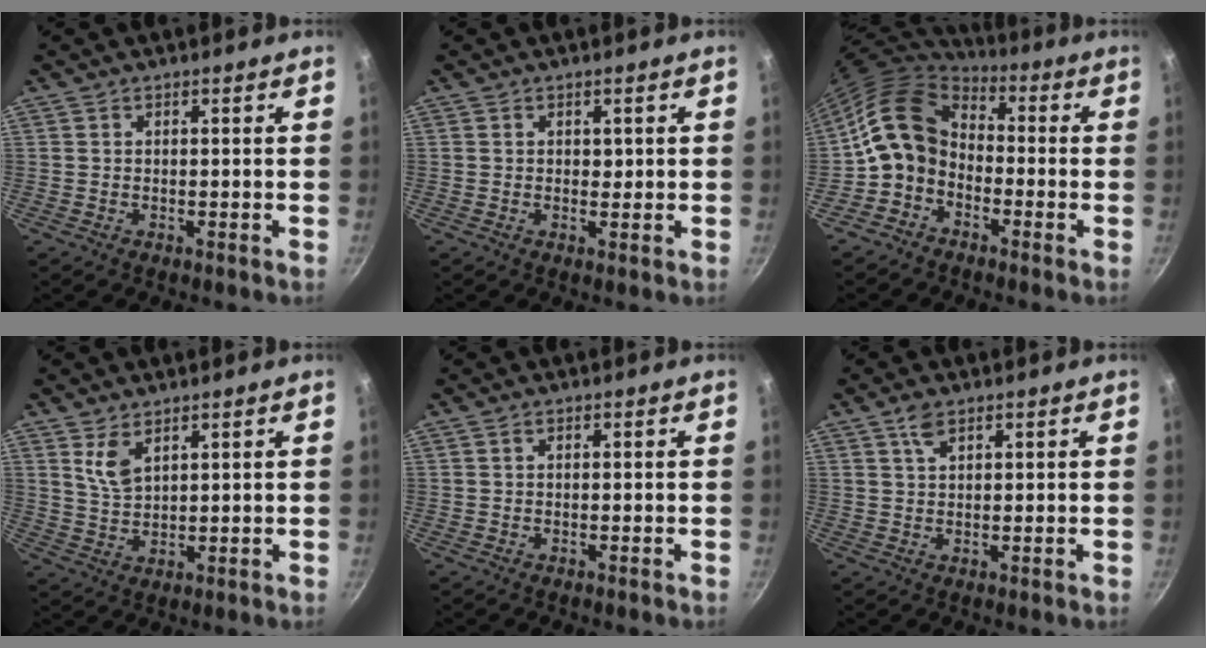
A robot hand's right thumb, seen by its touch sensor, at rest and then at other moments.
{"total": 1.3, "force": [0.4, 0.9, 0.9], "torque": [-0.004, -0.005, 0.005]}
{"total": 10.9, "force": [-2.2, 8.6, 6.2], "torque": [-0.089, 0.044, -0.060]}
{"total": 4.9, "force": [2.8, 2.4, 3.2], "torque": [-0.057, -0.024, 0.060]}
{"total": 0.7, "force": [0.3, 0.4, 0.5], "torque": [-0.010, 0.003, 0.006]}
{"total": 3.1, "force": [1.8, 1.4, 2.1], "torque": [-0.035, -0.006, 0.037]}